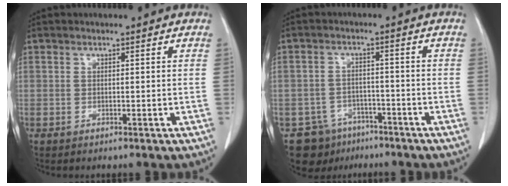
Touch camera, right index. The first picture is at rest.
{"total": 7.4, "force": [-4.9, 5.5, 0.3], "torque": [0.000, 0.021, -0.073]}